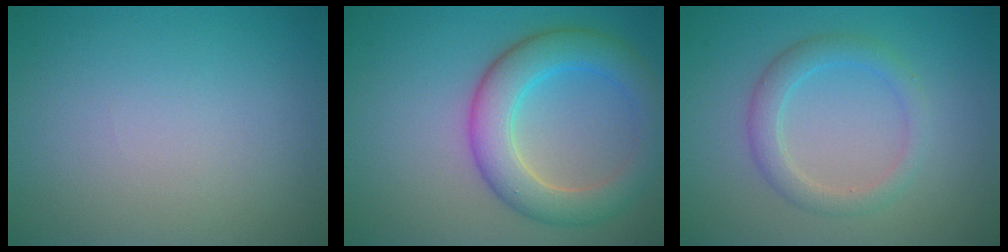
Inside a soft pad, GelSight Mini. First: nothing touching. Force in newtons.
{"total": 6.1, "press": 6.1, "slide": 0.2}
{"total": 2.7, "press": 2.7, "slide": 0.2}